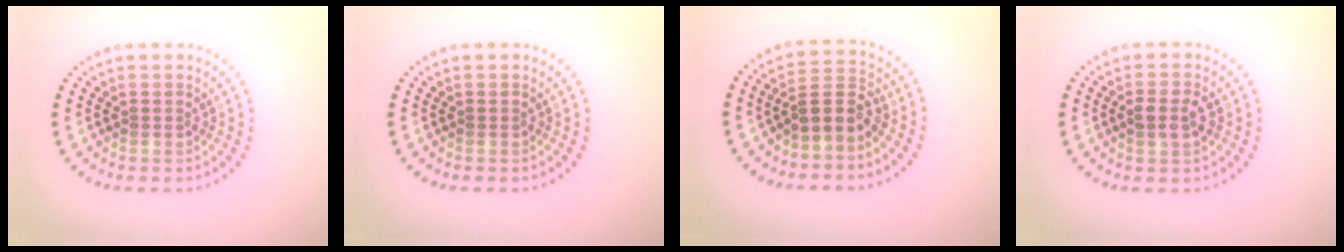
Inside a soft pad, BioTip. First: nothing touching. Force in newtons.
{"total": 0.0}
{"total": 3.2, "press": 2.8, "slide": 1.5}
{"total": 2.2, "press": 2.2, "slide": 0.4}